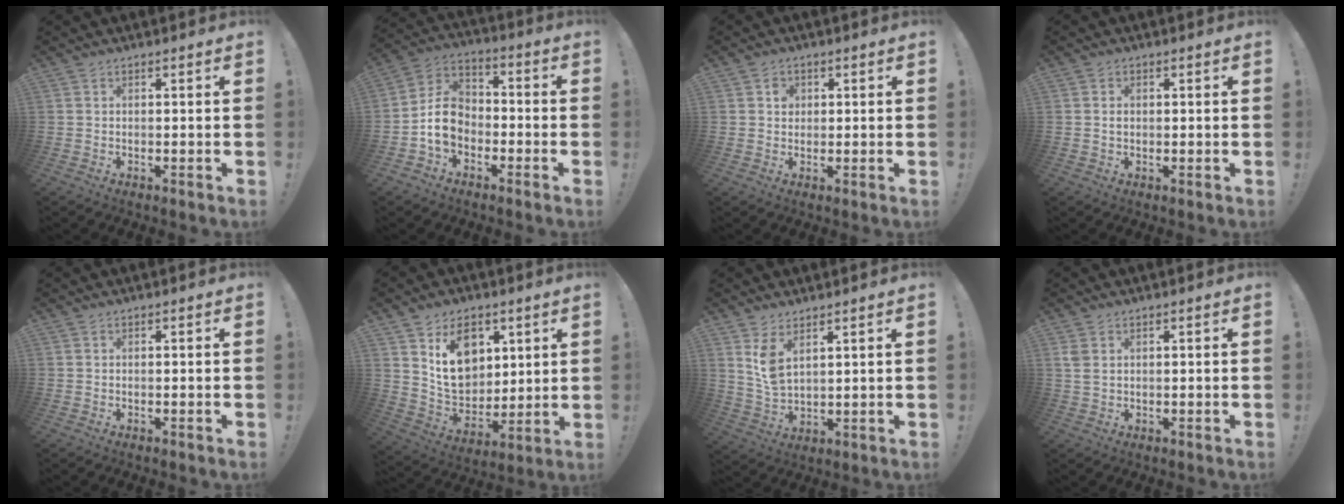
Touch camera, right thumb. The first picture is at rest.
{"total": 10.6, "force": [-3.9, 8.2, 5.5], "torque": [-0.088, 0.027, -0.065]}
{"total": 2.7, "force": [0.7, 2.5, 0.9], "torque": [-0.002, -0.002, 0.009]}
{"total": 1.1, "force": [0.2, 0.9, 0.6], "torque": [-0.007, 0.002, 0.003]}
{"total": 0.0}
{"total": 14.8, "force": [7.0, 10.8, 7.2], "torque": [-0.108, -0.037, 0.134]}
{"total": 6.6, "force": [4.1, 3.0, 4.2], "torque": [-0.073, -0.025, 0.078]}
{"total": 2.6, "force": [1.0, 1.6, 1.9], "torque": [-0.036, 0.004, 0.020]}